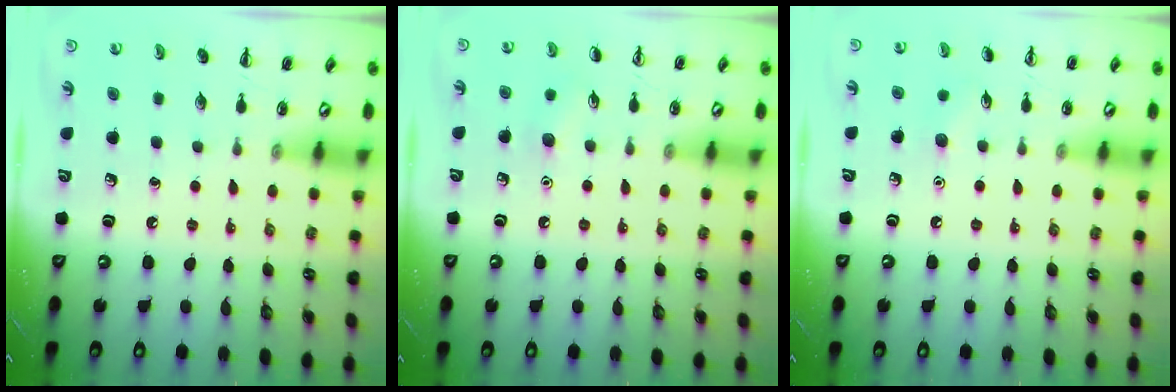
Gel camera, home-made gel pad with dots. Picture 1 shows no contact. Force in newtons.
{"total": 5.8, "press": 5.6, "slide": 1.4}
{"total": 4.9, "press": 4.7, "slide": 1.5}